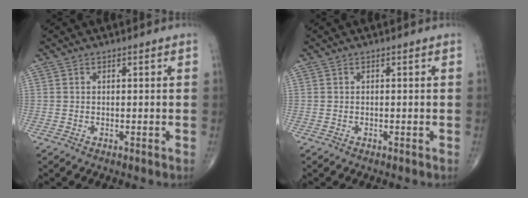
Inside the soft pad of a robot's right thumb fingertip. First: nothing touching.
{"total": 0.0}